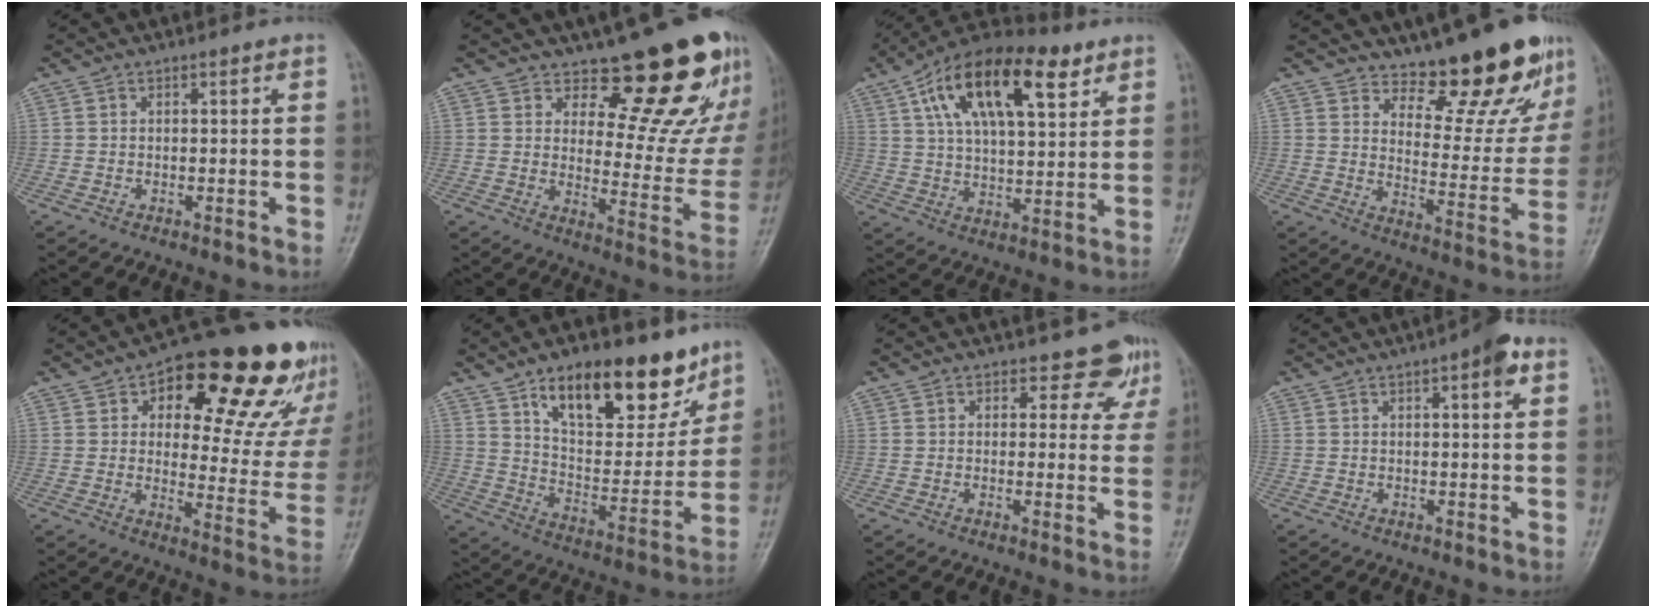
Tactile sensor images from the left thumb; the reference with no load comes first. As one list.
[{"total": 17.1, "force": [13.2, 6.8, 8.6], "torque": [-0.044, -0.115, 0.167]}, {"total": 20.0, "force": [9.2, 8.9, 15.3], "torque": [-0.237, -0.007, 0.155]}, {"total": 16.0, "force": [13.0, 5.1, 7.8], "torque": [-0.057, -0.113, 0.180]}, {"total": 25.2, "force": [14.1, 10.9, 17.8], "torque": [-0.180, -0.035, 0.191]}, {"total": 20.3, "force": [13.0, 9.1, 12.7], "torque": [-0.138, -0.068, 0.216]}, {"total": 5.0, "force": [3.6, 3.2, 1.2], "torque": [0.020, -0.023, 0.031]}, {"total": 4.4, "force": [1.9, 1.1, 3.8], "torque": [-0.049, 0.000, 0.021]}]